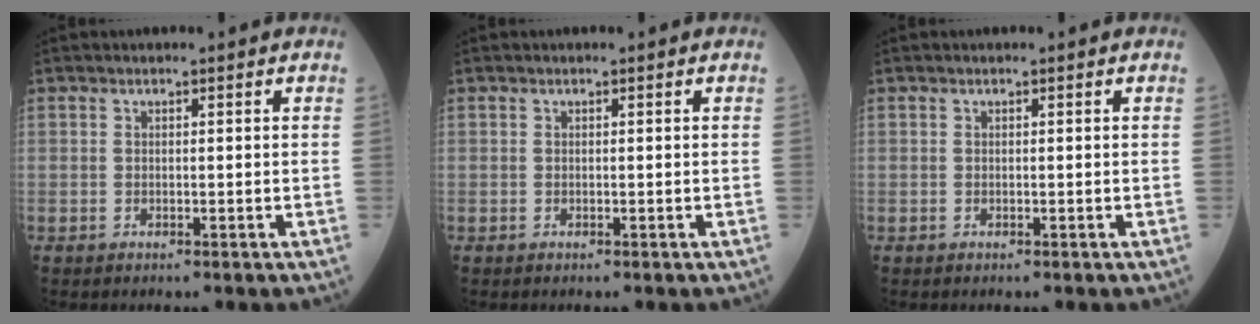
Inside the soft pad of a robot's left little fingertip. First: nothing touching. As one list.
[{"total": 0.0}, {"total": 0.0}]